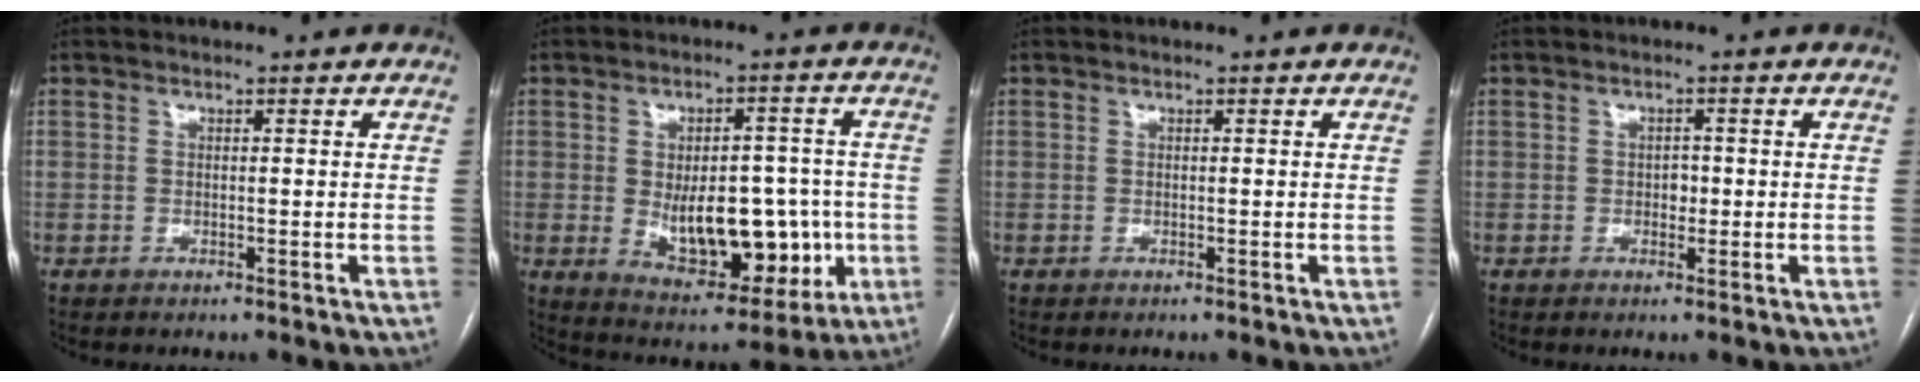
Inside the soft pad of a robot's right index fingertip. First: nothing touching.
{"total": 15.3, "force": [-2.1, 7.6, 13.1], "torque": [-0.191, 0.007, -0.011]}
{"total": 0.0}
{"total": 1.5, "force": [-0.2, 1.0, 1.1], "torque": [-0.012, 0.003, -0.003]}